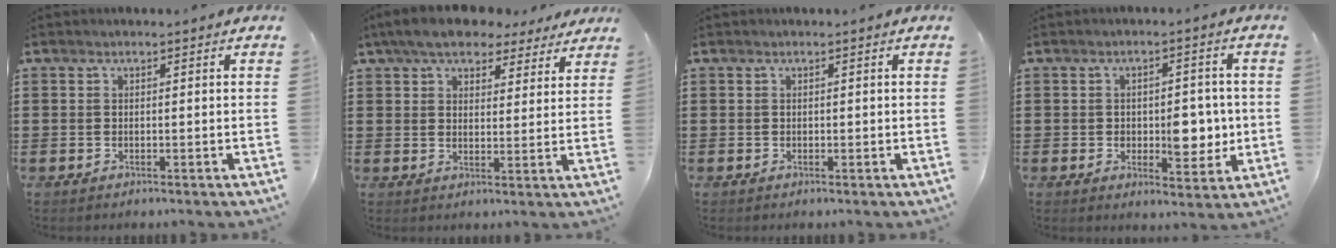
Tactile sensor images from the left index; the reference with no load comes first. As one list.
[{"total": 7.2, "force": [6.2, 2.5, 2.8], "torque": [-0.077, -0.003, 0.117]}, {"total": 0.0}, {"total": 6.6, "force": [-0.5, 3.7, 5.5], "torque": [-0.070, -0.005, -0.016]}]